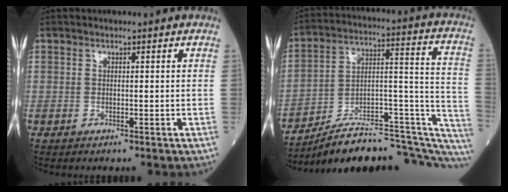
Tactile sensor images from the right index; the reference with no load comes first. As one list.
[{"total": 23.4, "force": [-19.2, 5.6, 12.0], "torque": [-0.112, 0.062, -0.277]}]